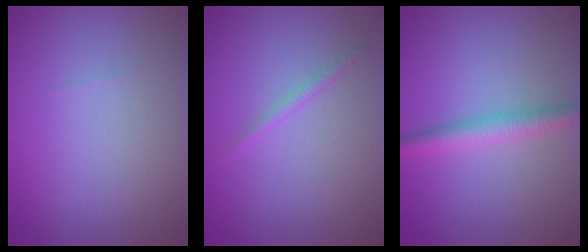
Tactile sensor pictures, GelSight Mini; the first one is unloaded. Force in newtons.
{"total": 0.8, "press": 0.8, "slide": 0.1}
{"total": 2.8, "press": 2.8, "slide": 0.0}